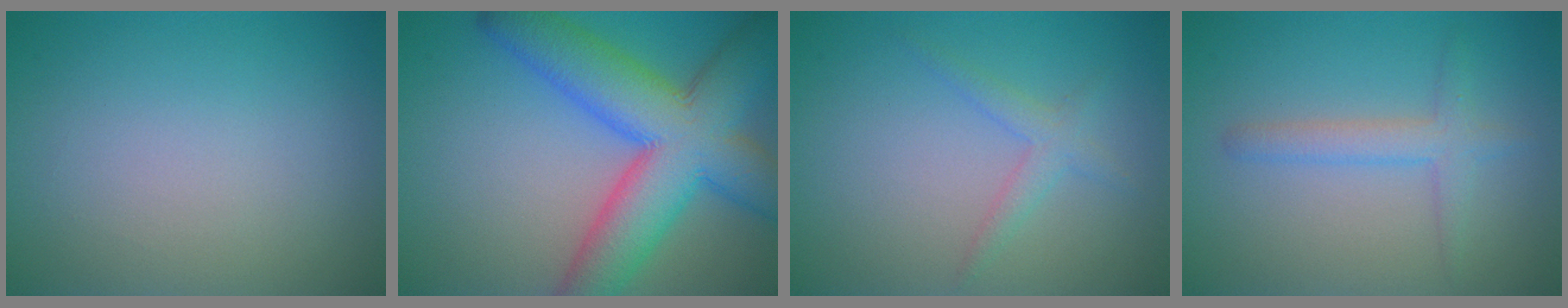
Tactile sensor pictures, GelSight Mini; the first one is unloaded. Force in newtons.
{"total": 11.3, "press": 11.3, "slide": 0.4}
{"total": 1.8, "press": 1.8, "slide": 0.1}
{"total": 2.3, "press": 2.3, "slide": 0.0}